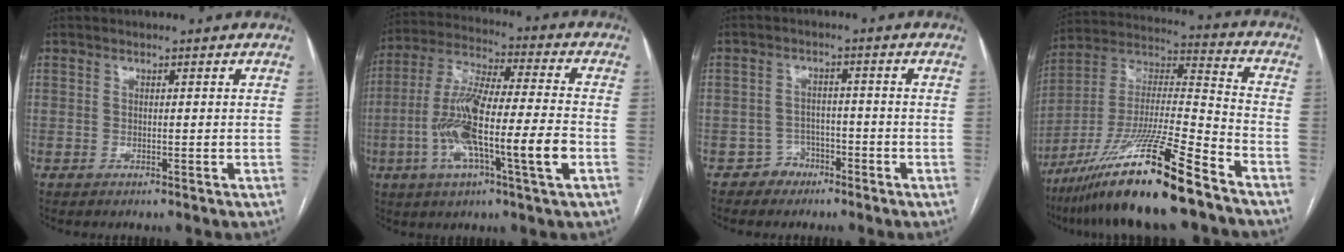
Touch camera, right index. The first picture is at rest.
{"total": 16.6, "force": [-4.4, 1.3, 15.9], "torque": [-0.305, -0.003, -0.080]}
{"total": 3.3, "force": [-2.2, 2.4, -0.2], "torque": [0.009, 0.014, -0.039]}
{"total": 20.5, "force": [-14.2, 0.5, 14.8], "torque": [-0.300, -0.031, -0.261]}